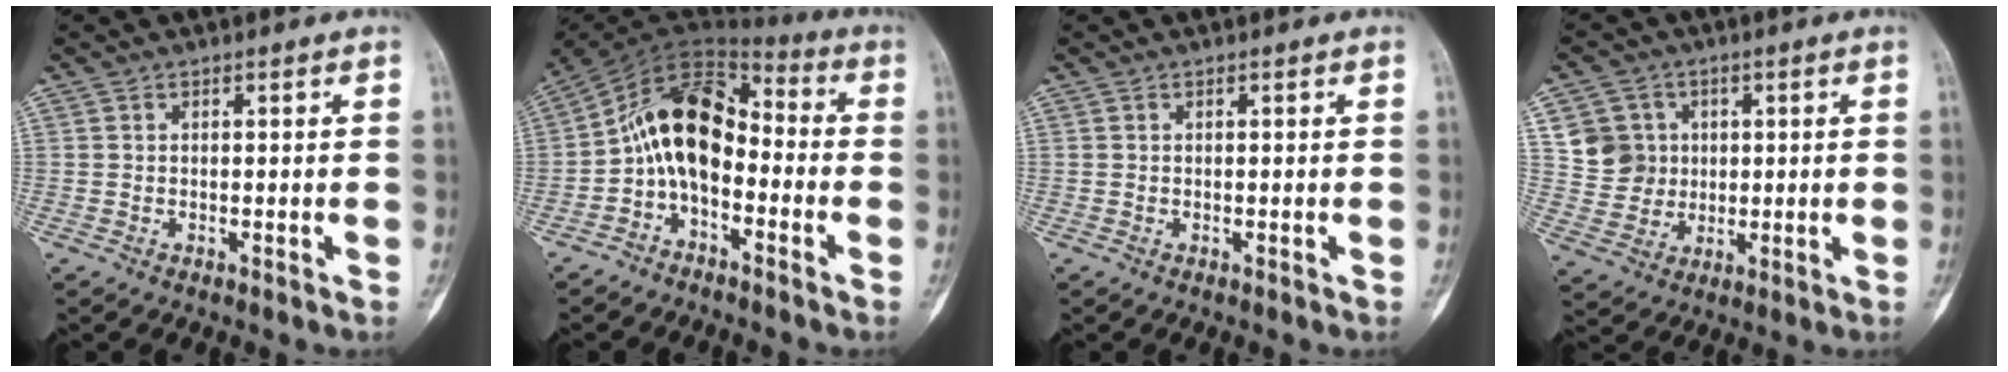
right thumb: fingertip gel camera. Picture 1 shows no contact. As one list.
[{"total": 13.4, "force": [-2.8, 8.5, 9.9], "torque": [-0.156, 0.075, -0.062]}, {"total": 0.0}, {"total": 8.5, "force": [2.2, 8.0, 1.9], "torque": [-0.001, -0.004, 0.045]}]